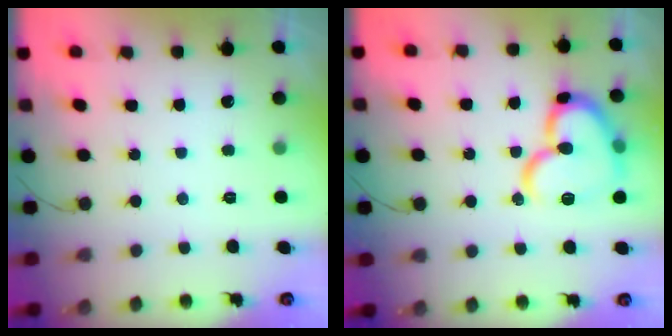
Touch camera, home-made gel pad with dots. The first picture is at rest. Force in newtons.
{"total": 17.7, "press": 17.6, "slide": 1.8}